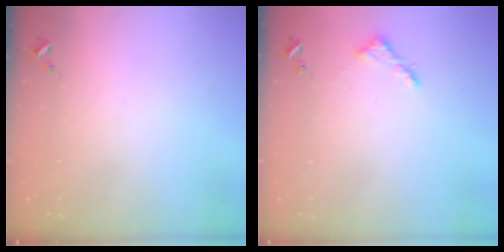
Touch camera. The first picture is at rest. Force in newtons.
{"total": 5.6, "press": 5.6, "slide": 0.6}